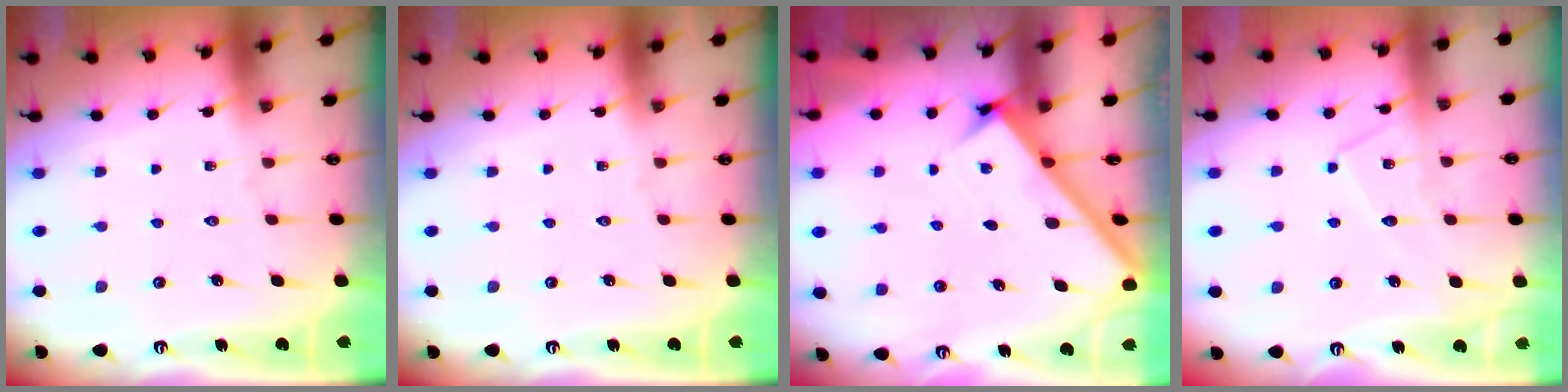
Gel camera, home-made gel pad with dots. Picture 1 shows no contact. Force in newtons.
{"total": 0.0}
{"total": 2.4, "press": 2.4, "slide": 0.3}
{"total": 8.4, "press": 8.3, "slide": 0.6}